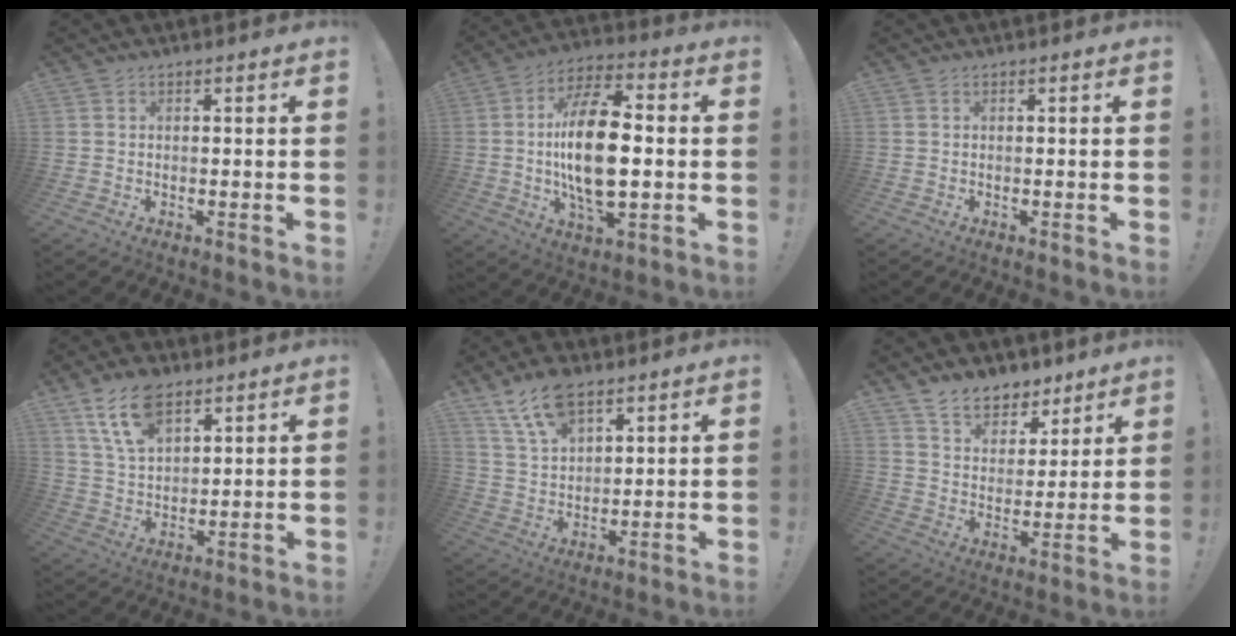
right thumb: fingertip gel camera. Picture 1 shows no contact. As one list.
[{"total": 19.3, "force": [-0.7, 9.5, 16.8], "torque": [-0.305, -0.001, -0.018]}, {"total": 0.0}, {"total": 12.3, "force": [7.8, 6.3, 7.0], "torque": [-0.126, -0.027, 0.147]}, {"total": 10.8, "force": [7.4, 5.3, 5.9], "torque": [-0.112, -0.031, 0.142]}, {"total": 9.6, "force": [7.6, 5.4, 2.0], "torque": [-0.031, -0.063, 0.147]}]